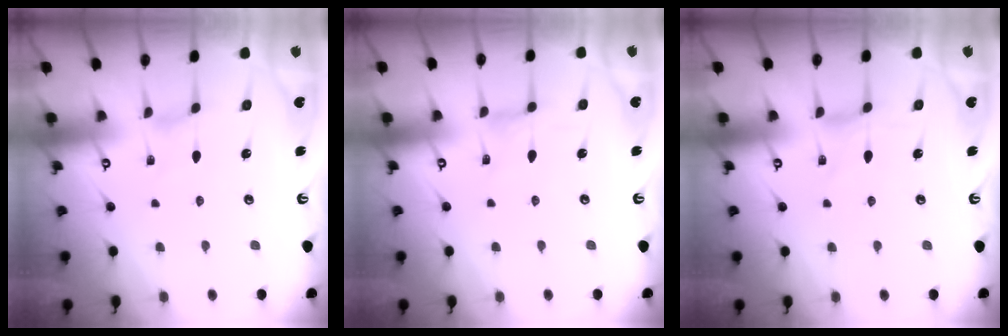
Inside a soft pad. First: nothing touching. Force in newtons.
{"total": 0.0}
{"total": 0.0}